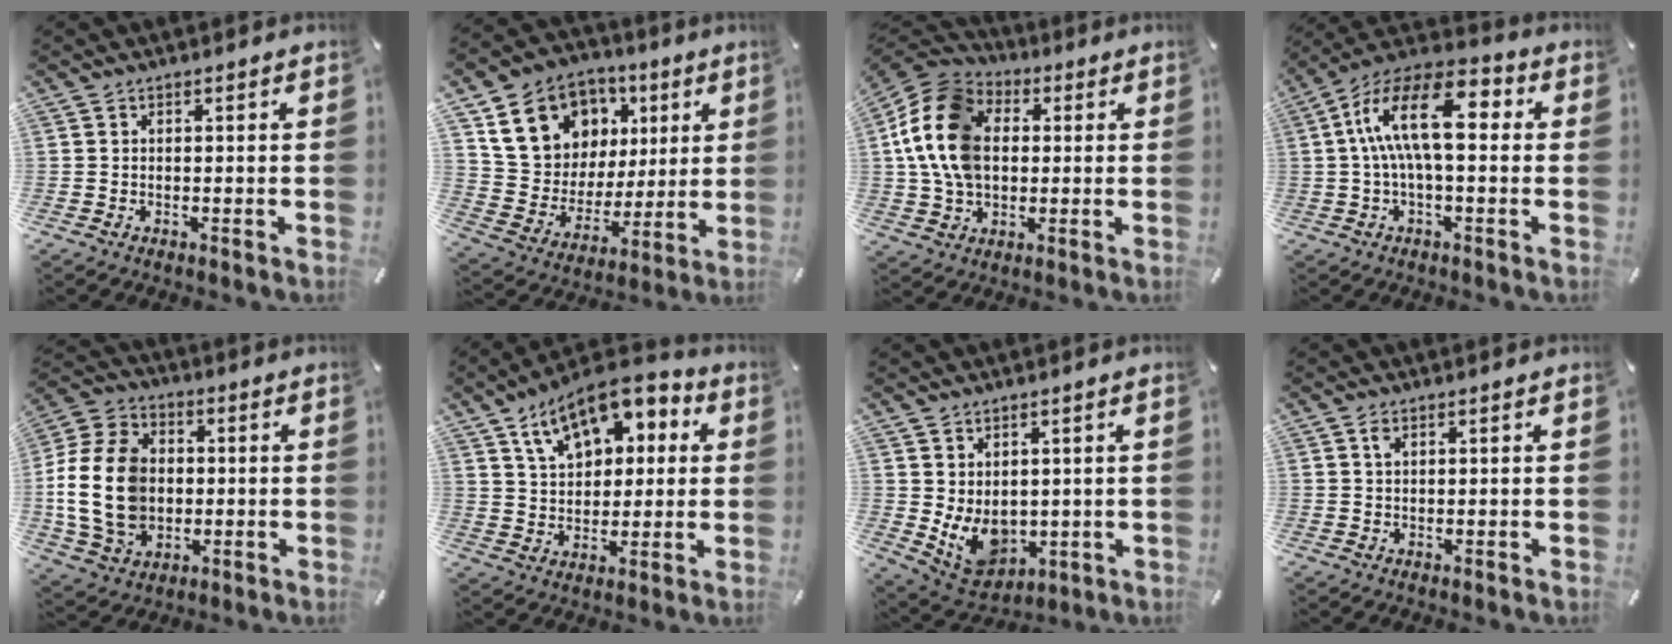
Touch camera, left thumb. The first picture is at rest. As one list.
[{"total": 17.2, "force": [7.8, 14.1, 6.2], "torque": [-0.109, -0.027, 0.158]}, {"total": 15.5, "force": [1.2, 12.2, 9.5], "torque": [-0.231, 0.012, 0.016]}, {"total": 15.2, "force": [2.1, 6.7, 13.5], "torque": [-0.277, 0.003, 0.036]}, {"total": 18.1, "force": [-0.8, 14.1, 11.3], "torque": [-0.260, 0.008, -0.016]}, {"total": 13.6, "force": [7.5, 8.5, 7.4], "torque": [-0.121, -0.027, 0.137]}, {"total": 8.5, "force": [0.3, 7.4, 4.3], "torque": [-0.083, -0.018, 0.013]}, {"total": 1.3, "force": [0.6, 0.6, 1.0], "torque": [-0.021, 0.002, 0.011]}]